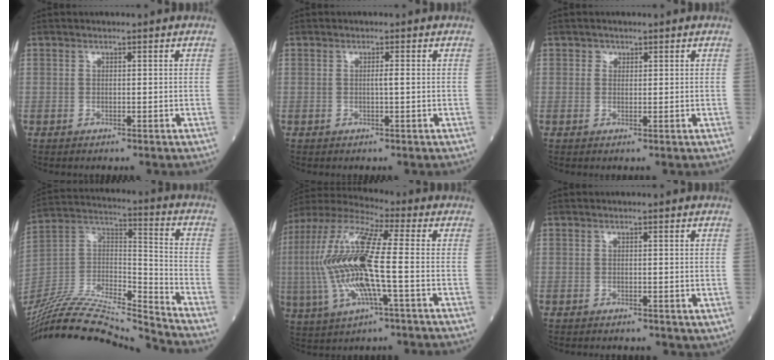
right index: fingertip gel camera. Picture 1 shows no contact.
{"total": 0.9, "force": [0.0, -0.2, 0.9], "torque": [-0.016, 0.000, -0.002]}
{"total": 0.9, "force": [0.5, 0.8, 0.1], "torque": [0.005, -0.002, 0.005]}
{"total": 24.4, "force": [-23.0, 0.8, 8.3], "torque": [-0.190, -0.001, -0.397]}
{"total": 17.6, "force": [-1.4, 2.7, 17.3], "torque": [-0.377, 0.003, -0.031]}
{"total": 0.9, "force": [-0.1, 0.7, 0.6], "torque": [-0.007, -0.003, 0.000]}